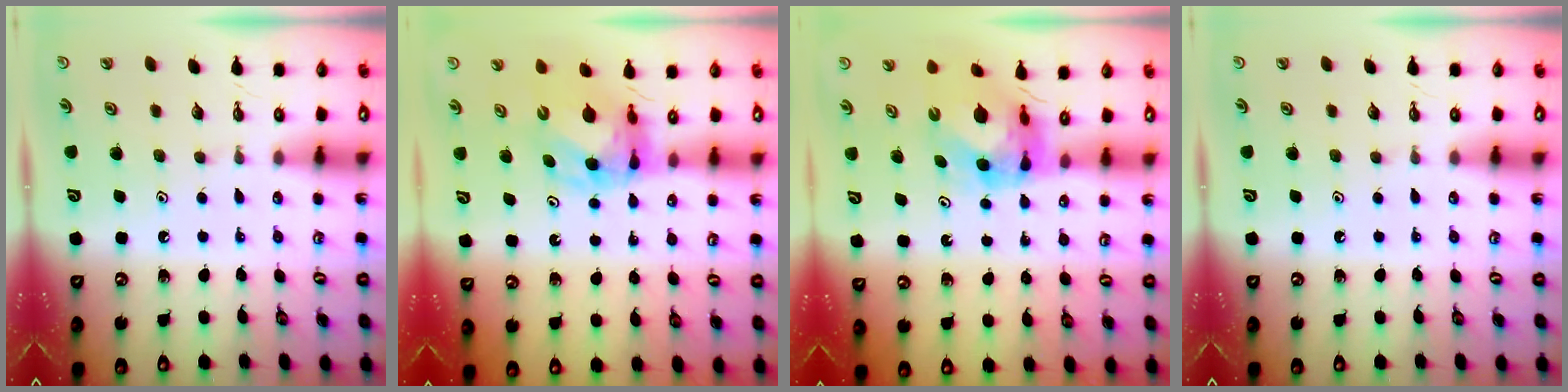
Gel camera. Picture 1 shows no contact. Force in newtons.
{"total": 7.5, "press": 7.4, "slide": 0.8}
{"total": 6.9, "press": 6.8, "slide": 0.8}
{"total": 0.0}